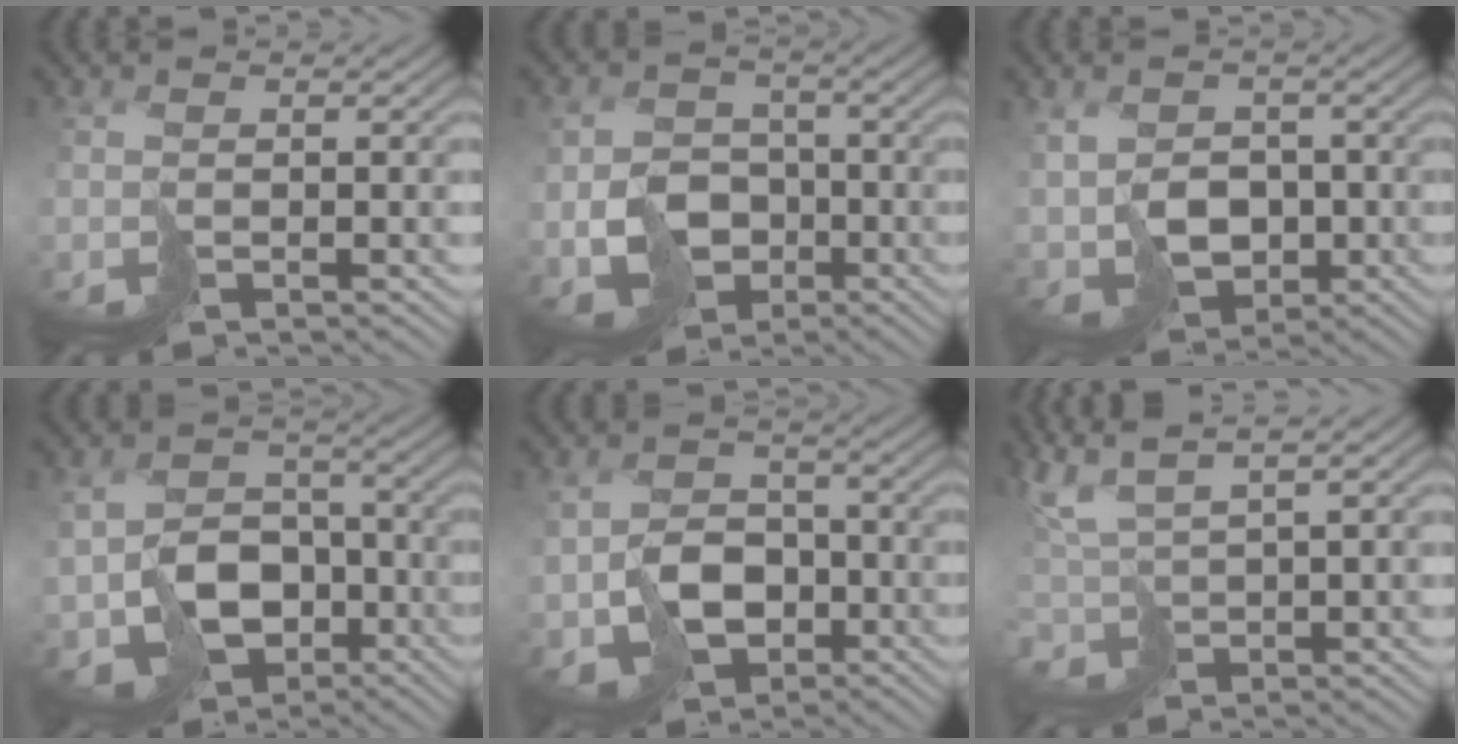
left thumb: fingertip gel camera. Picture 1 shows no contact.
{"total": 6.4, "force": [-1.7, 5.7, 2.3], "torque": [-0.048, -0.015, -0.031]}
{"total": 5.1, "force": [0.0, 4.6, 2.2], "torque": [-0.047, -0.009, 0.005]}
{"total": 8.8, "force": [-2.9, 7.2, 4.1], "torque": [-0.088, -0.024, -0.050]}
{"total": 6.5, "force": [-1.8, 5.5, 2.9], "torque": [-0.062, -0.011, -0.027]}
{"total": 5.5, "force": [4.9, 1.2, 2.2], "torque": [-0.071, 0.023, 0.101]}